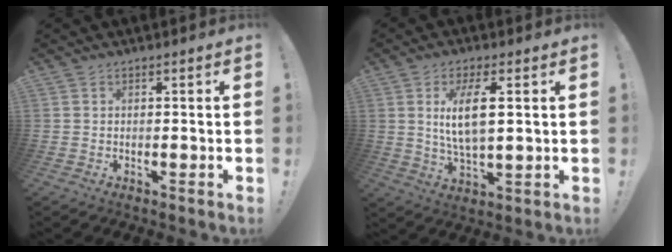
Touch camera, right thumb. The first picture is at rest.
{"total": 9.9, "force": [2.5, 3.3, 9.0], "torque": [-0.159, -0.011, 0.037]}